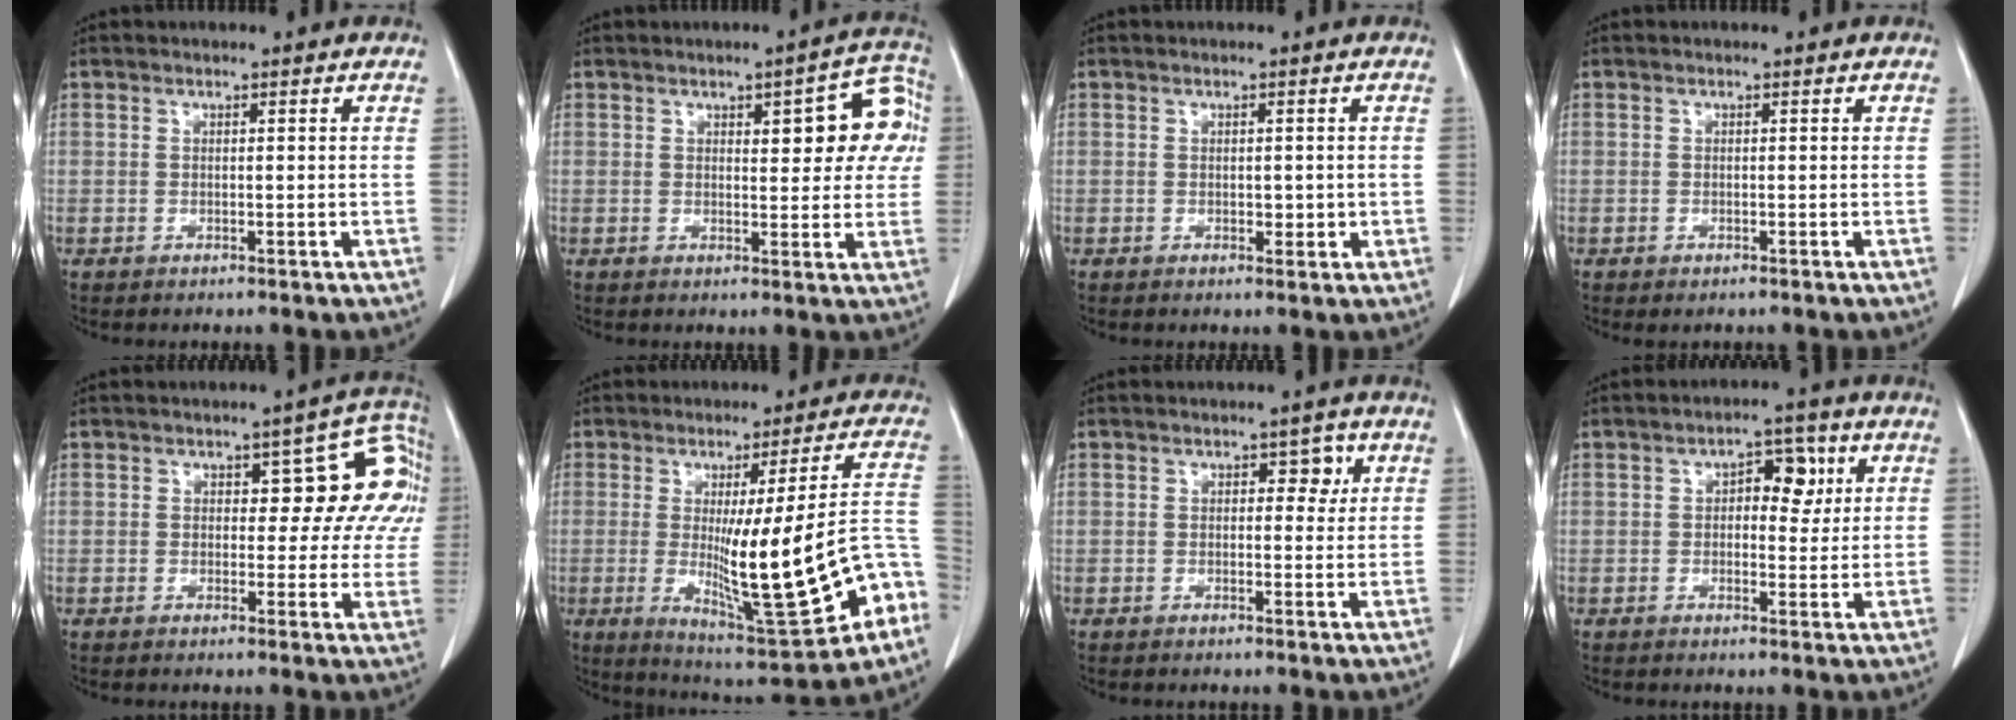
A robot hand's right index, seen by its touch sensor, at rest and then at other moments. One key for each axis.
{"total": 9.6, "fx": 2.7, "fy": 3.5, "fz": 8.5, "tx": -0.085, "ty": 0.027, "tz": 0.031}
{"total": 1.8, "fx": -0.1, "fy": 1.2, "fz": 1.3, "tx": -0.013, "ty": 0.002, "tz": 0.003}
{"total": 0.0}
{"total": 10.2, "fx": 2.5, "fy": 5.3, "fz": 8.3, "tx": -0.072, "ty": 0.036, "tz": 0.030}
{"total": 20.7, "fx": -5.1, "fy": 2.4, "fz": 20.0, "tx": -0.253, "ty": -0.001, "tz": -0.053}
{"total": 2.8, "fx": 1.0, "fy": 1.7, "fz": 1.9, "tx": -0.016, "ty": 0.009, "tz": 0.014}
{"total": 5.5, "fx": 1.5, "fy": 3.1, "fz": 4.3, "tx": -0.054, "ty": 0.016, "tz": 0.022}